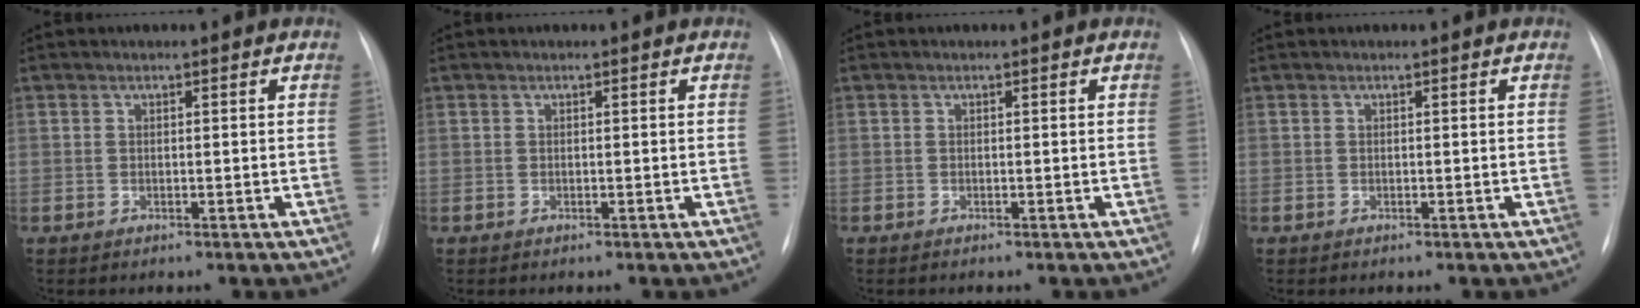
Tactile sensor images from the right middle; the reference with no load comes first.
{"total": 0.0}
{"total": 0.0}
{"total": 0.0}